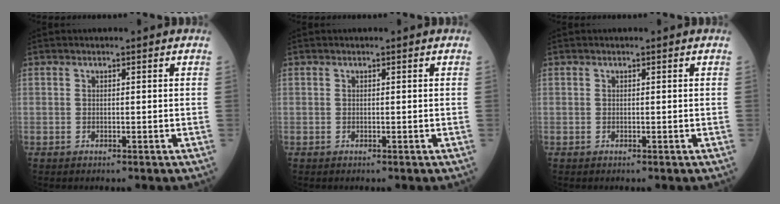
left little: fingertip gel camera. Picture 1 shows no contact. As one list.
[{"total": 0.0}, {"total": 0.0}]